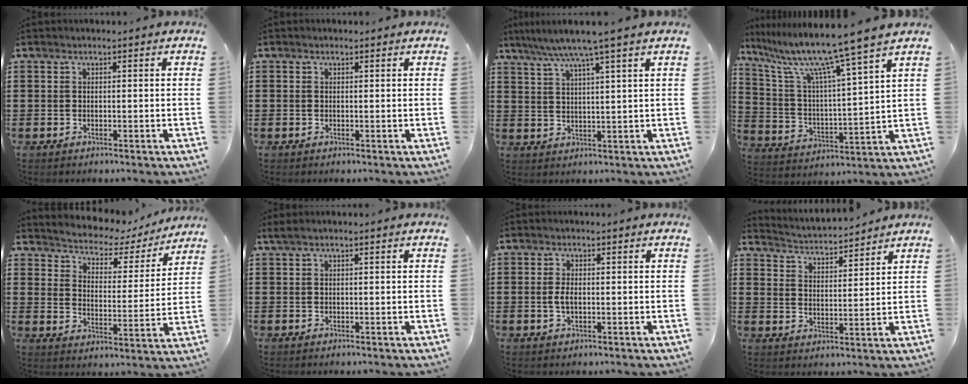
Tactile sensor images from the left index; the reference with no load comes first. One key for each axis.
{"total": 0.0}
{"total": 5.6, "fx": 4.1, "fy": -1.0, "fz": 3.7, "tx": -0.084, "ty": -0.015, "tz": 0.067}
{"total": 10.3, "fx": 8.3, "fy": -1.2, "fz": 6.1, "tx": -0.154, "ty": -0.062, "tz": 0.128}
{"total": 3.6, "fx": 3.5, "fy": 0.8, "fz": 0.3, "tx": -0.032, "ty": -0.034, "tz": 0.051}
{"total": 0.6, "fx": -0.1, "fy": -0.1, "fz": 0.6, "tx": -0.010, "ty": -0.002, "tz": -0.001}
{"total": 2.2, "fx": -0.3, "fy": 0.9, "fz": 1.9, "tx": -0.046, "ty": -0.002, "tz": -0.009}
{"total": 3.0, "fx": 3.0, "fy": -0.1, "fz": -0.2, "tx": -0.016, "ty": -0.024, "tz": 0.047}